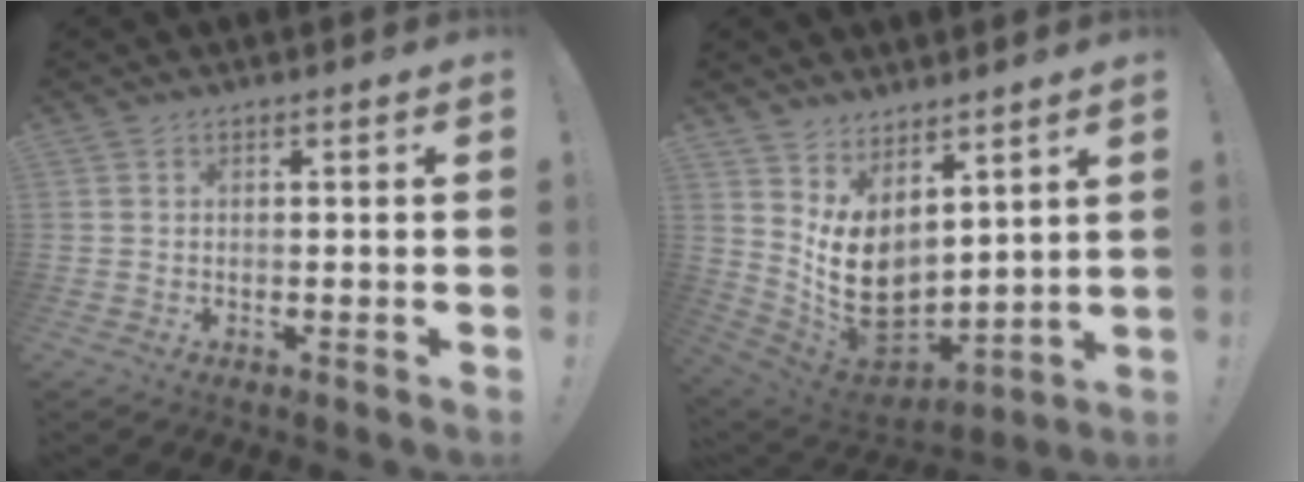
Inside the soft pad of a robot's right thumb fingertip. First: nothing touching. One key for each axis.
{"total": 13.1, "fx": 1.7, "fy": 9.9, "fz": 8.5, "tx": -0.141, "ty": -0.041, "tz": 0.045}